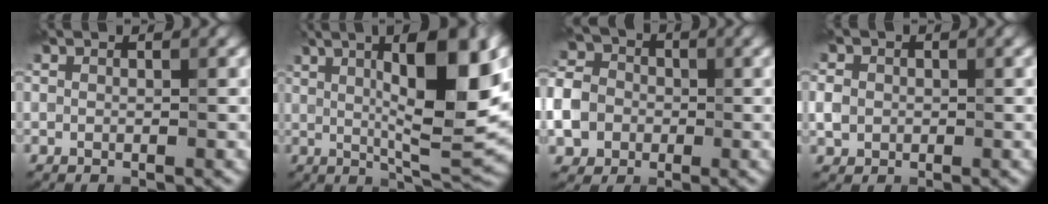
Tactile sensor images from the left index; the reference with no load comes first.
{"total": 12.2, "force": [2.9, 2.9, 11.5], "torque": [-0.167, 0.000, 0.051]}
{"total": 8.2, "force": [-2.3, 6.9, 3.9], "torque": [-0.084, -0.014, -0.064]}
{"total": 1.9, "force": [-0.1, 1.7, 0.8], "torque": [-0.013, -0.001, -0.005]}